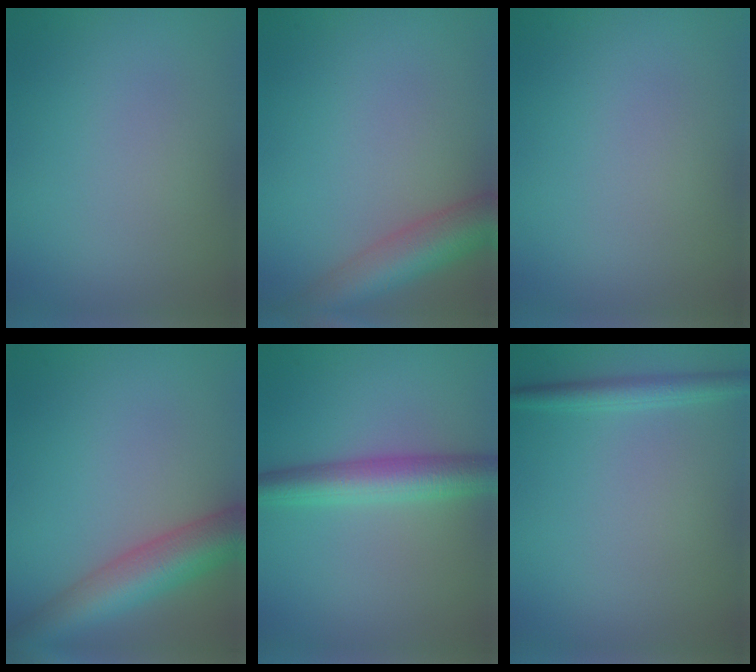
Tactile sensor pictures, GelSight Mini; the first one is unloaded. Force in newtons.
{"total": 5.8, "press": 5.8, "slide": 0.3}
{"total": 0.0}
{"total": 6.8, "press": 6.8, "slide": 0.3}
{"total": 4.6, "press": 4.6, "slide": 0.1}
{"total": 2.0, "press": 2.0, "slide": 0.1}